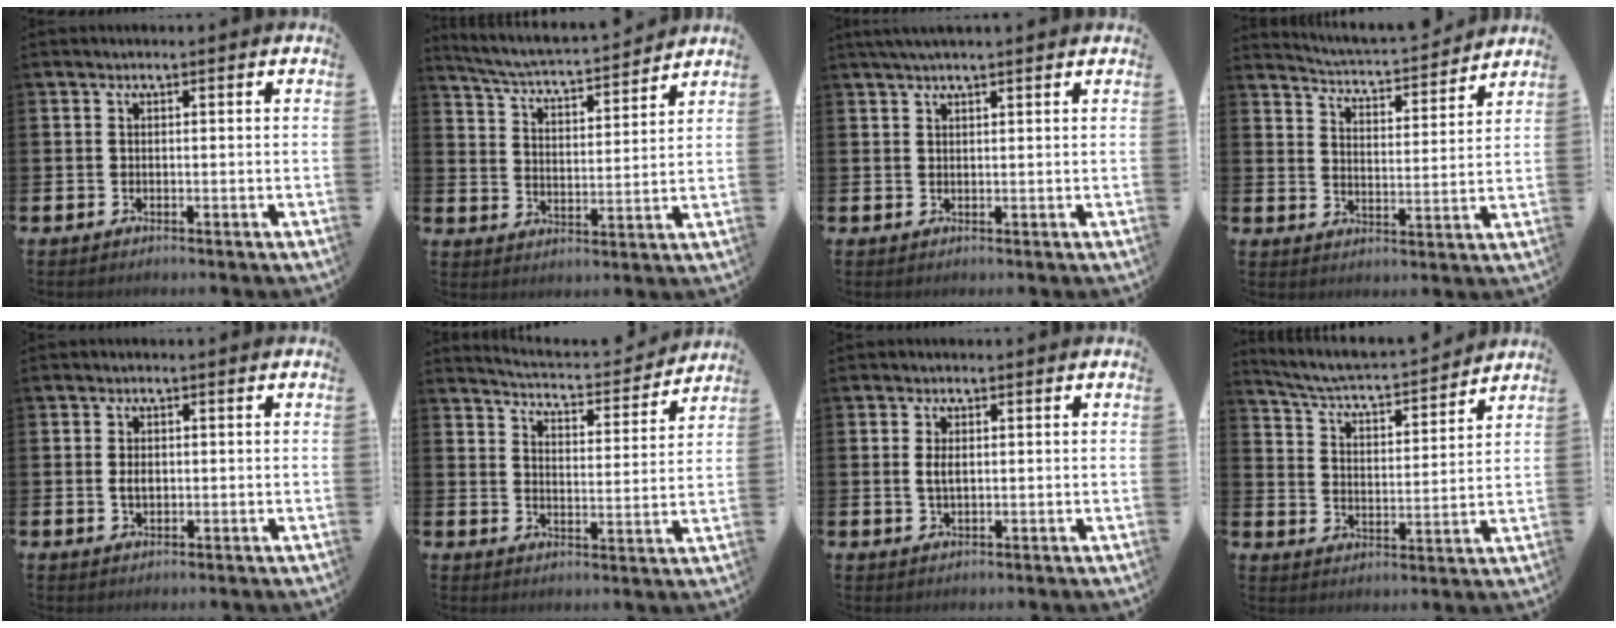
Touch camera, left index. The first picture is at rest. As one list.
[{"total": 4.9, "force": [4.8, 0.1, 1.1], "torque": [-0.046, -0.043, 0.077]}, {"total": 2.1, "force": [1.8, 0.0, 1.0], "torque": [-0.018, 0.000, 0.031]}, {"total": 4.2, "force": [4.2, 0.0, 0.2], "torque": [-0.029, -0.042, 0.067]}, {"total": 1.7, "force": [0.0, 1.1, 1.3], "torque": [-0.014, 0.001, -0.004]}, {"total": 4.6, "force": [4.6, 0.4, 0.5], "torque": [-0.026, -0.041, 0.074]}, {"total": 1.9, "force": [0.3, 0.9, 1.6], "torque": [-0.020, 0.000, 0.001]}, {"total": 5.1, "force": [4.9, 0.3, 1.3], "torque": [-0.053, -0.049, 0.078]}]